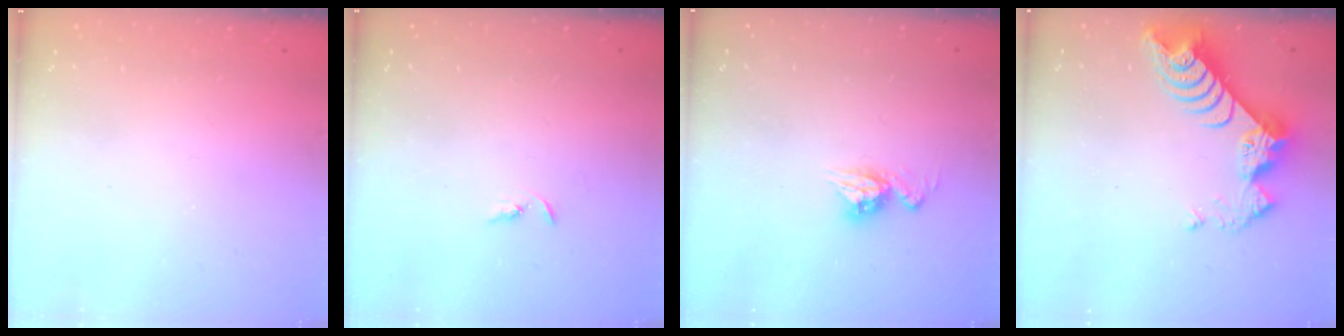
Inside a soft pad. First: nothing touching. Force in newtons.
{"total": 2.2, "press": 2.2, "slide": 0.2}
{"total": 8.0, "press": 8.0, "slide": 0.7}
{"total": 9.9, "press": 9.9, "slide": 0.8}